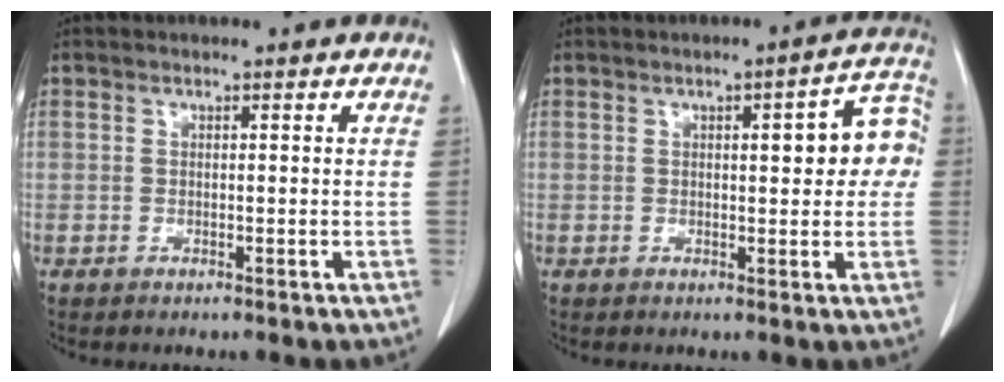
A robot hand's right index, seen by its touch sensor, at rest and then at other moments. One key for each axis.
{"total": 7.9, "fx": 1.2, "fy": 2.2, "fz": 7.4, "tx": -0.087, "ty": 0.026, "tz": 0.010}